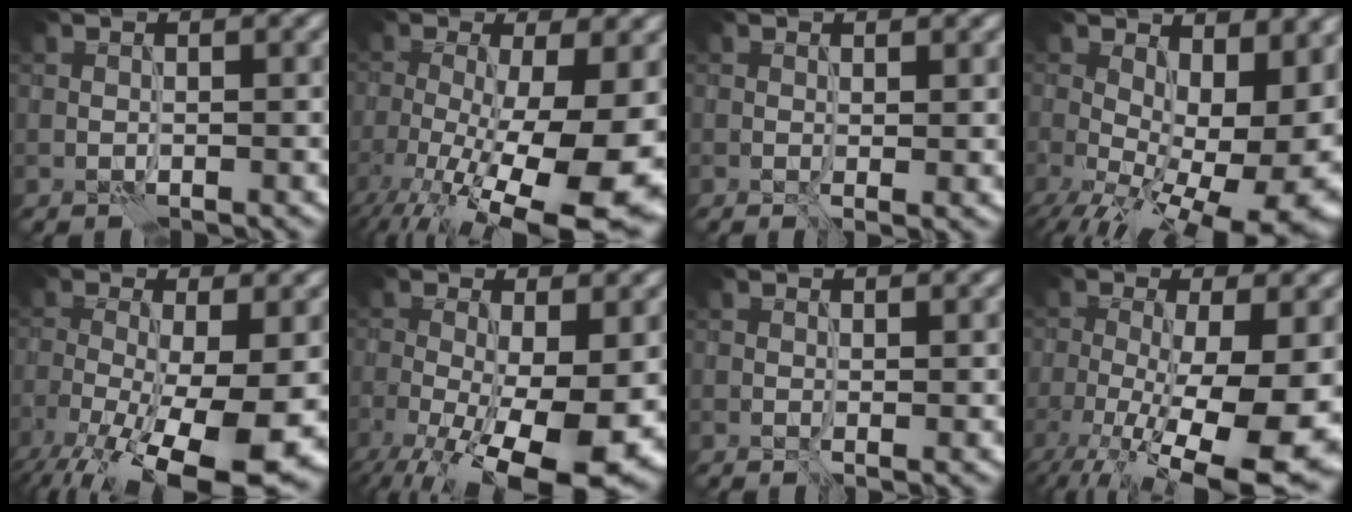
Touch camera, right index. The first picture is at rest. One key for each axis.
{"total": 15.8, "fx": -5.1, "fy": 5.7, "fz": 13.8, "tx": -0.224, "ty": -0.035, "tz": -0.069}
{"total": 1.4, "fx": 0.1, "fy": 0.3, "fz": 1.3, "tx": -0.017, "ty": -0.005, "tz": 0.000}
{"total": 15.4, "fx": -0.9, "fy": 8.3, "fz": 12.9, "tx": -0.188, "ty": -0.039, "tz": 0.019}
{"total": 14.0, "fx": -5.8, "fy": 4.9, "fz": 11.8, "tx": -0.207, "ty": -0.035, "tz": -0.086}
{"total": 13.4, "fx": -4.0, "fy": 5.2, "fz": 11.7, "tx": -0.183, "ty": -0.027, "tz": -0.053}
{"total": 0.8, "fx": 0.1, "fy": 0.2, "fz": 0.7, "tx": -0.009, "ty": -0.002, "tz": 0.000}
{"total": 14.6, "fx": -4.6, "fy": 5.4, "fz": 12.8, "tx": -0.210, "ty": -0.029, "tz": -0.067}